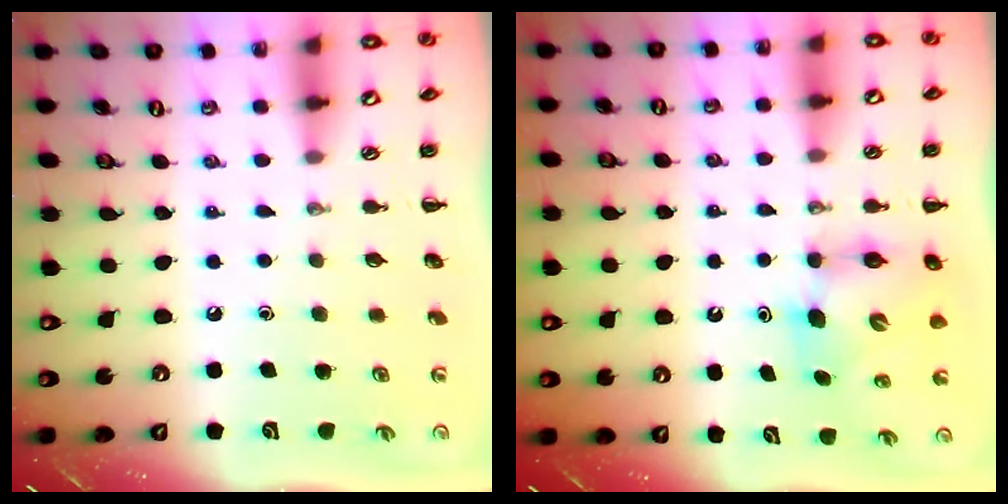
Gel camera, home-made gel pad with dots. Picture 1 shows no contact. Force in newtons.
{"total": 7.1, "press": 6.9, "slide": 1.7}